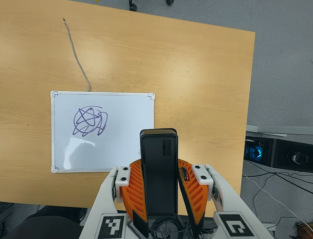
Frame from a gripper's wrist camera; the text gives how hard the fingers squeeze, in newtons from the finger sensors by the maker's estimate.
{"total": 8.3, "left": 7.0, "right": 9.6}